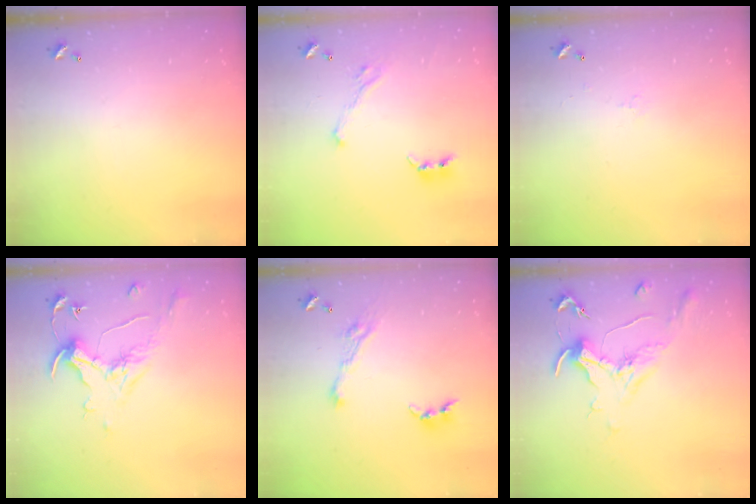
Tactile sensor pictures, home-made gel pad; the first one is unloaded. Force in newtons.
{"total": 3.7, "press": 3.5, "slide": 1.2}
{"total": 0.7, "press": 0.2, "slide": 0.6}
{"total": 0.8, "press": 0.7, "slide": 0.5}
{"total": 5.0, "press": 5.0, "slide": 0.8}
{"total": 1.8, "press": 1.5, "slide": 0.9}